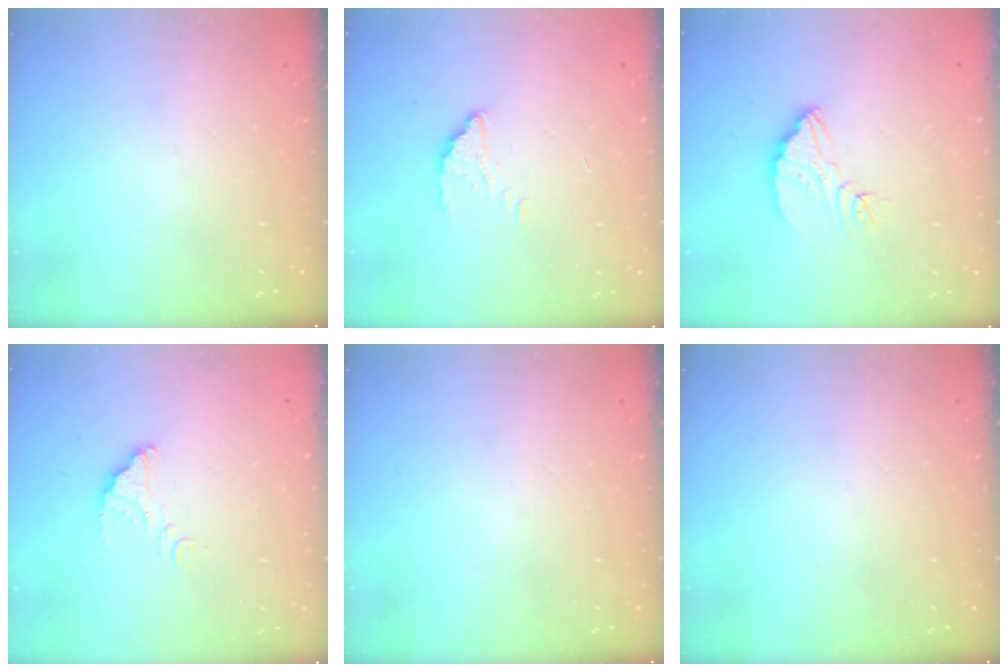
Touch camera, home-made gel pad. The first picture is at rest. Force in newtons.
{"total": 2.1, "press": 2.1, "slide": 0.2}
{"total": 7.1, "press": 7.1, "slide": 0.4}
{"total": 3.0, "press": 3.0, "slide": 0.1}
{"total": 0.0}
{"total": 0.0}